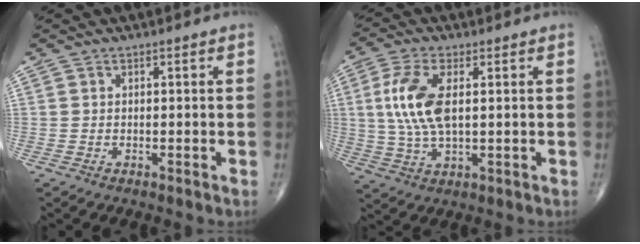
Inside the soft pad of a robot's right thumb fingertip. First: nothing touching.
{"total": 10.4, "force": [1.6, 4.7, 9.2], "torque": [-0.206, -0.001, 0.034]}